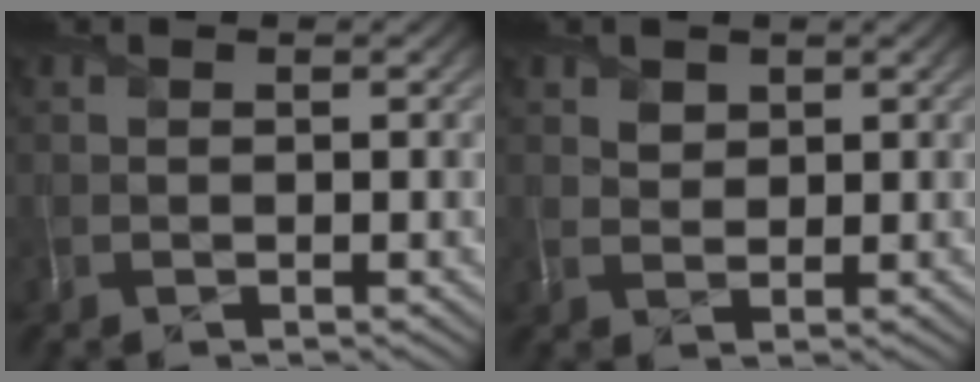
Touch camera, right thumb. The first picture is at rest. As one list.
[{"total": 1.8, "force": [1.5, 1.0, 0.3], "torque": [-0.007, 0.004, 0.029]}]